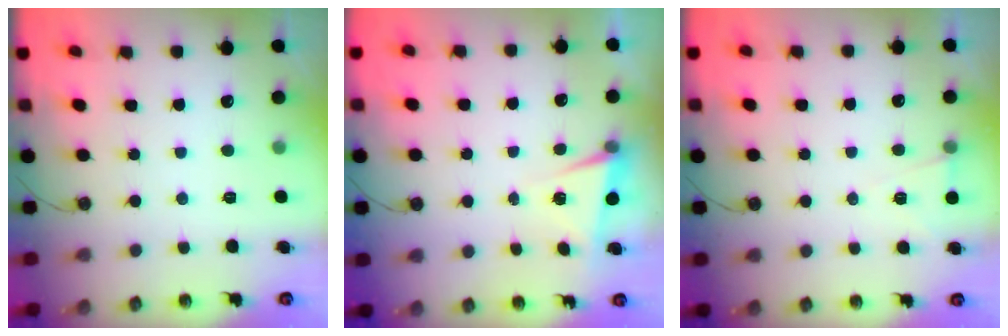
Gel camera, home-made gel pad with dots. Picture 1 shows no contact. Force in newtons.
{"total": 3.0, "press": 2.3, "slide": 1.9}
{"total": 5.7, "press": 3.7, "slide": 4.3}